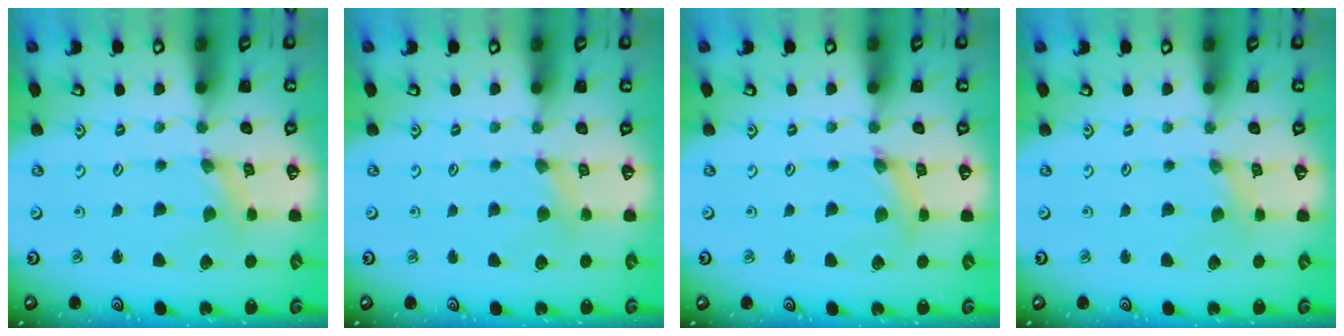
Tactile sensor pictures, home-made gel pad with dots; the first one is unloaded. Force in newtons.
{"total": 2.9, "press": 2.8, "slide": 0.6}
{"total": 2.8, "press": 2.8, "slide": 0.4}
{"total": 0.0}